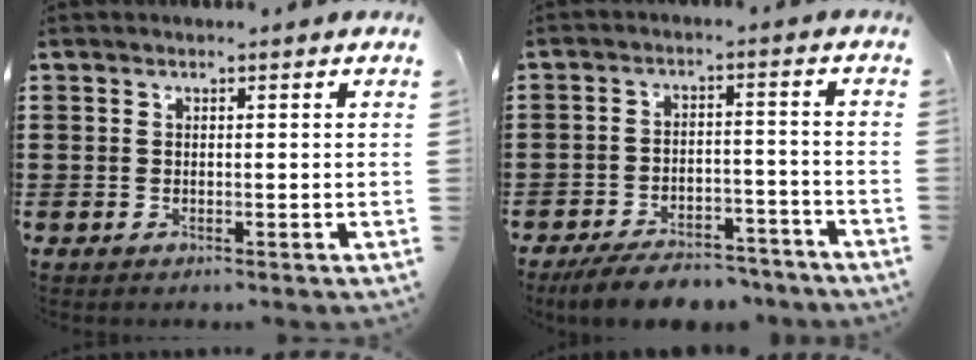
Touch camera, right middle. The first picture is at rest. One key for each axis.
{"total": 6.0, "fx": -5.7, "fy": 1.1, "fz": 1.7, "tx": -0.027, "ty": 0.013, "tz": -0.109}